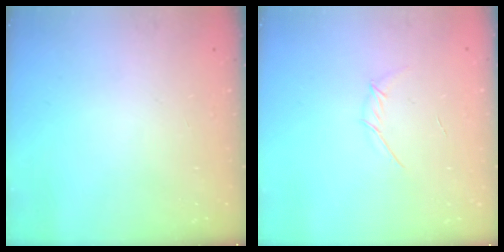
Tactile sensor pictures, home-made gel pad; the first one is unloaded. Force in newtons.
{"total": 4.2, "press": 4.2, "slide": 0.8}